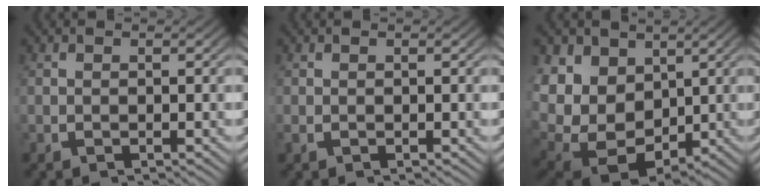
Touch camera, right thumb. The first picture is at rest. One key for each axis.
{"total": 0.0}
{"total": 15.4, "fx": -1.1, "fy": 12.4, "fz": 9.1, "tx": -0.251, "ty": -0.082, "tz": 0.010}